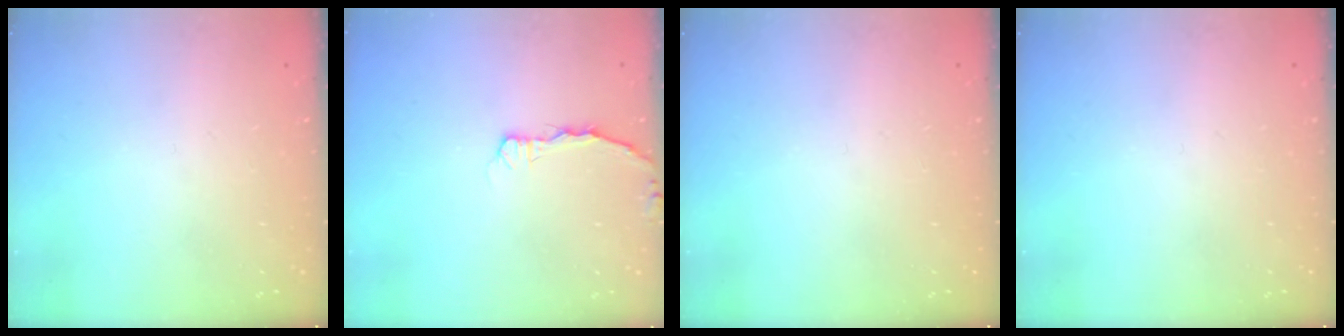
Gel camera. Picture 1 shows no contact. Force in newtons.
{"total": 2.9, "press": 2.9, "slide": 0.4}
{"total": 0.0}
{"total": 0.0}